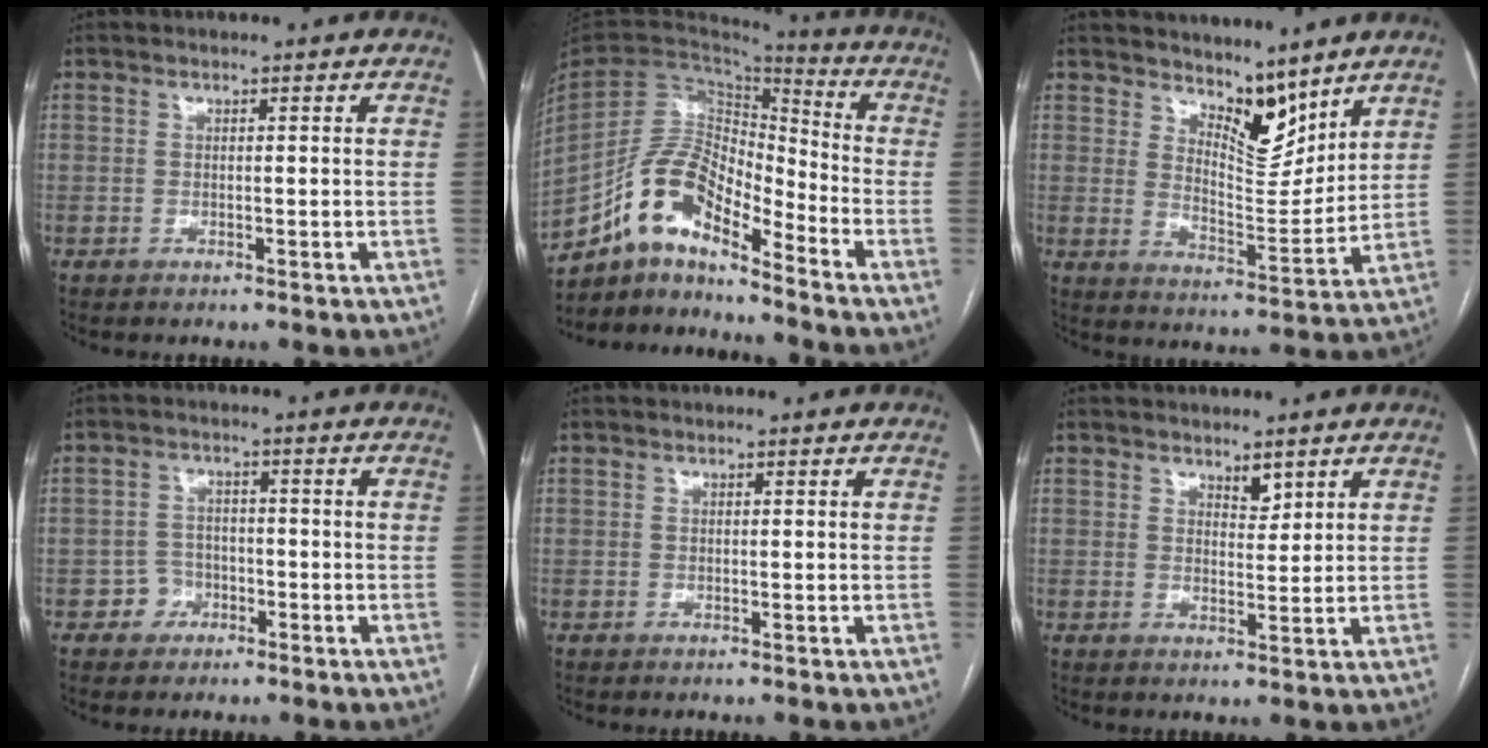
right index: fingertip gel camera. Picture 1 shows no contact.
{"total": 12.1, "force": [-9.0, 3.7, 7.1], "torque": [-0.138, 0.036, -0.166]}
{"total": 8.2, "force": [6.8, 2.7, 3.6], "torque": [-0.057, -0.011, 0.126]}
{"total": 3.3, "force": [-1.7, 2.9, 0.3], "torque": [0.003, 0.014, -0.031]}
{"total": 0.0}
{"total": 2.4, "force": [1.8, 0.9, 1.2], "torque": [-0.020, -0.004, 0.034]}